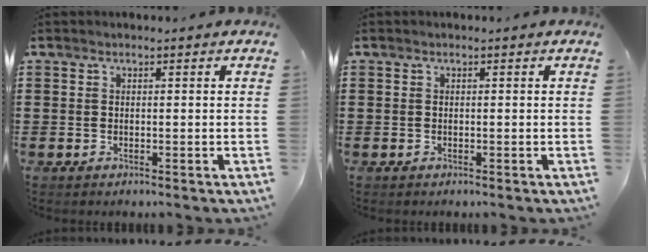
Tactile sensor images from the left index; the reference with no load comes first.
{"total": 0.0}